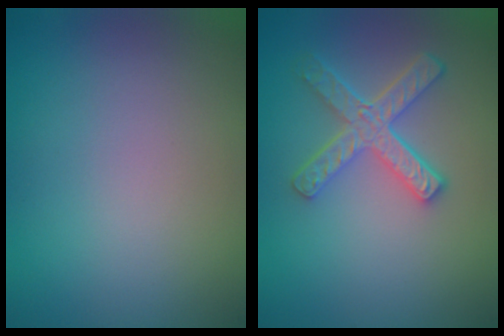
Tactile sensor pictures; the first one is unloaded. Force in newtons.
{"total": 4.7, "press": 3.5, "slide": 3.0}